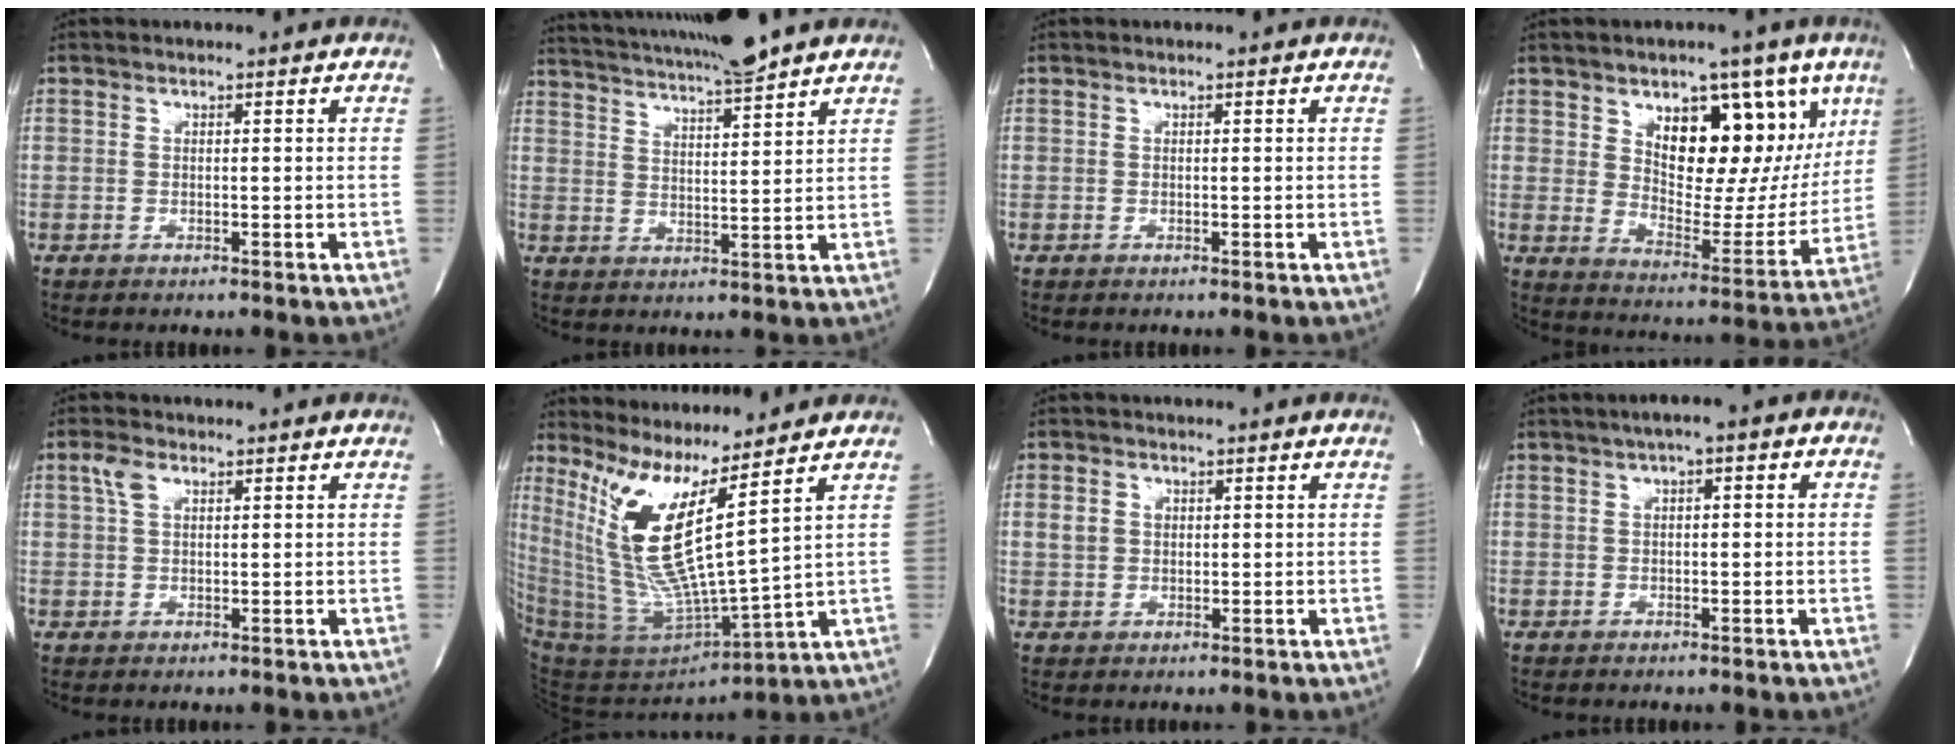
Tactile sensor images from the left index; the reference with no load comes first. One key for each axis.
{"total": 12.6, "fx": 11.3, "fy": -0.8, "fz": 5.5, "tx": -0.107, "ty": 0.009, "tz": 0.174}
{"total": 0.0}
{"total": 14.8, "fx": 7.3, "fy": 7.5, "fz": 10.4, "tx": -0.127, "ty": 0.004, "tz": 0.120}
{"total": 2.6, "fx": 1.4, "fy": 1.2, "fz": 1.8, "tx": -0.045, "ty": 0.011, "tz": 0.033}
{"total": 14.9, "fx": 8.1, "fy": -0.4, "fz": 12.6, "tx": -0.269, "ty": -0.030, "tz": 0.160}
{"total": 2.7, "fx": 0.8, "fy": 2.2, "fz": 1.2, "tx": -0.030, "ty": 0.010, "tz": 0.020}
{"total": 4.0, "fx": 1.4, "fy": 1.4, "fz": 3.5, "tx": -0.051, "ty": 0.021, "tz": 0.013}